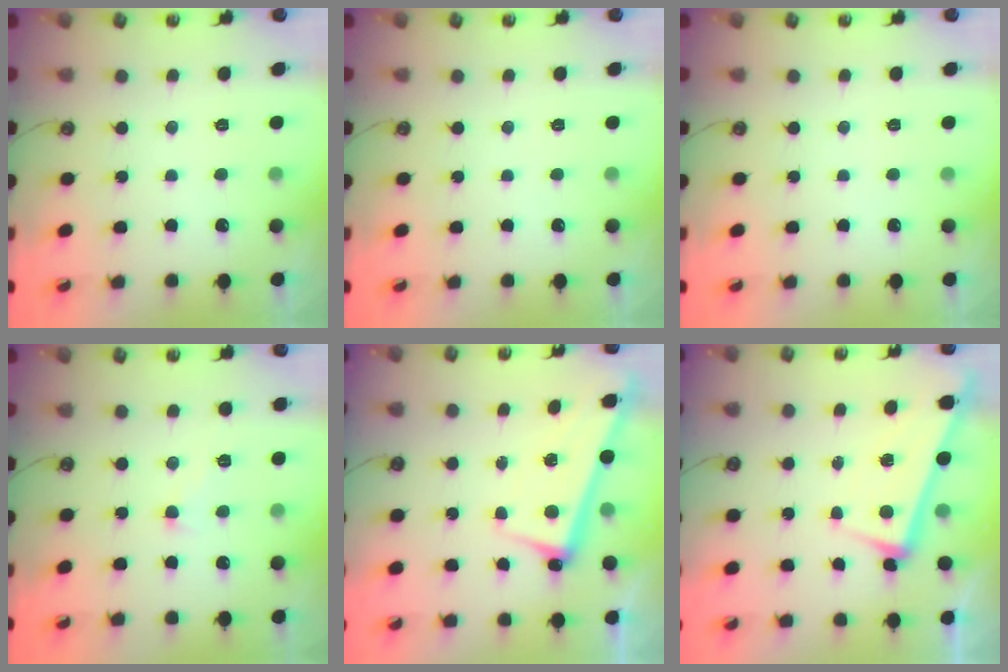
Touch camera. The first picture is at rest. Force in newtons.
{"total": 0.0}
{"total": 0.0}
{"total": 1.1, "press": 1.0, "slide": 0.4}
{"total": 2.6, "press": 2.4, "slide": 0.9}
{"total": 1.6, "press": 1.5, "slide": 0.5}